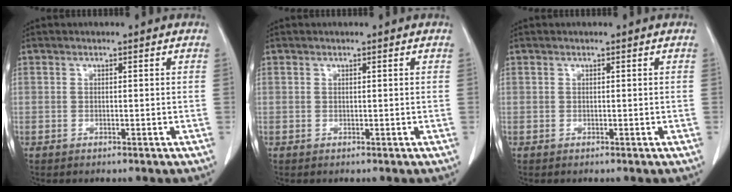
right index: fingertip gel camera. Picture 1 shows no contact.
{"total": 0.0}
{"total": 0.0}